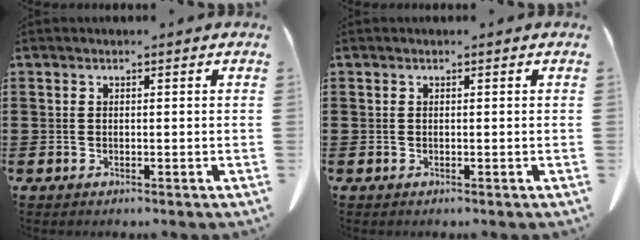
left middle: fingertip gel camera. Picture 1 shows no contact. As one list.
[{"total": 0.0}]